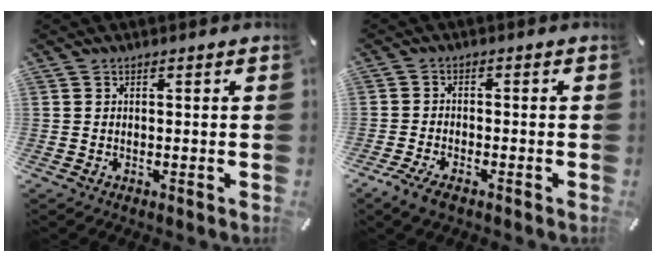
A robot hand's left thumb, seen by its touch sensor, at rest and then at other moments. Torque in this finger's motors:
{"motor_torque": [-0.44, 0.57, 0.21, 0.21, 0.01]}